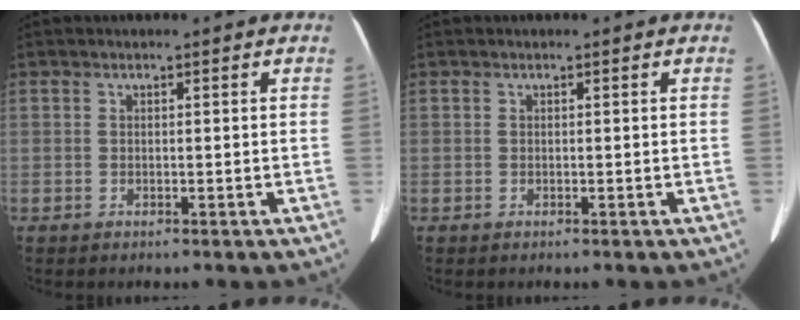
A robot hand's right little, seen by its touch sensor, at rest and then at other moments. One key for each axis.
{"total": 0.0}